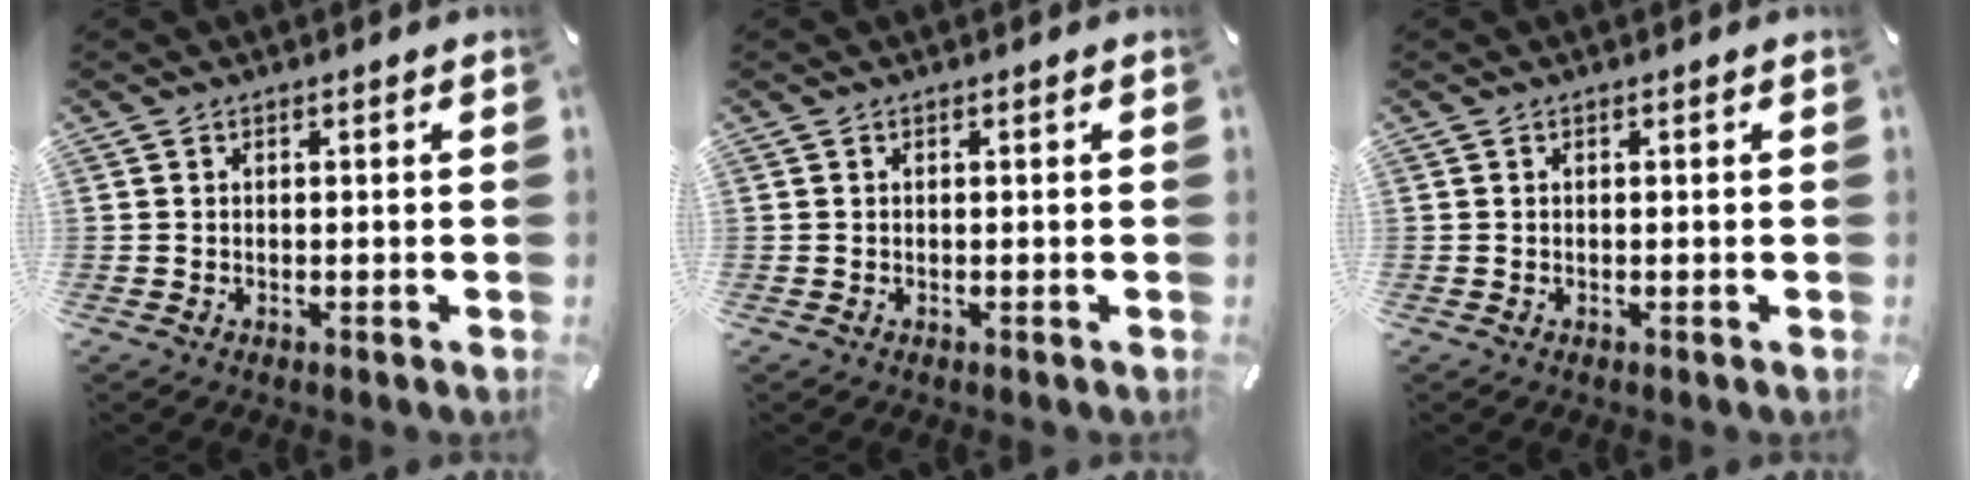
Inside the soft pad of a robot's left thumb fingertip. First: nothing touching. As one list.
[{"total": 0.0}, {"total": 0.0}]